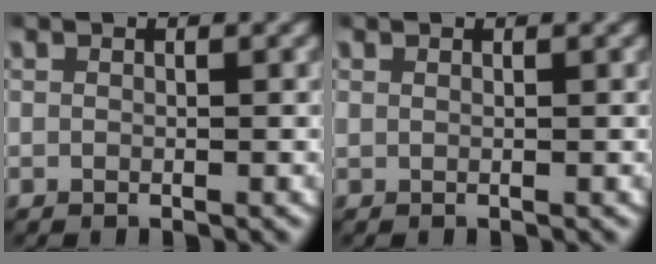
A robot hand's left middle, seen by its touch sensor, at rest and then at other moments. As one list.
[{"total": 0.0}]